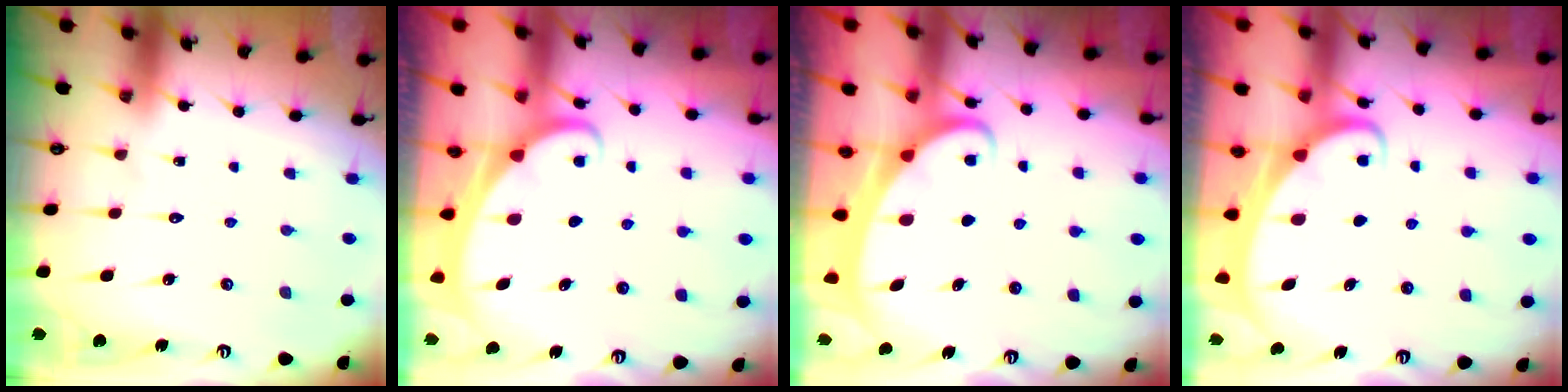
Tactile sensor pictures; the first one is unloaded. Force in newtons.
{"total": 1.6, "press": 1.6, "slide": 0.1}
{"total": 2.3, "press": 2.3, "slide": 0.3}
{"total": 2.2, "press": 2.2, "slide": 0.3}